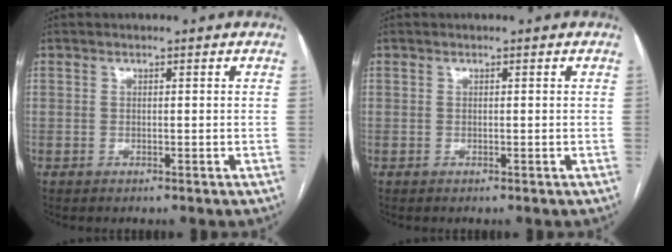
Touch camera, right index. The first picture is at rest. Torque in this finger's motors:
{"motor_torque": [0.00, 0.00, 0.00, 0.00]}